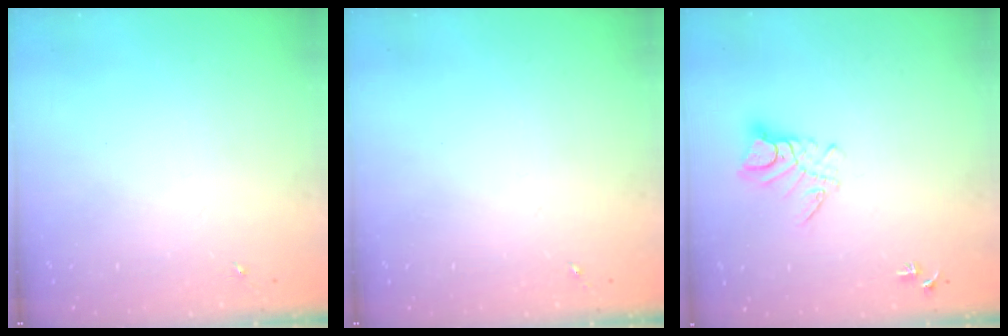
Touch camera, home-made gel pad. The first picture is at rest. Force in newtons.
{"total": 0.0}
{"total": 8.5, "press": 8.5, "slide": 0.9}